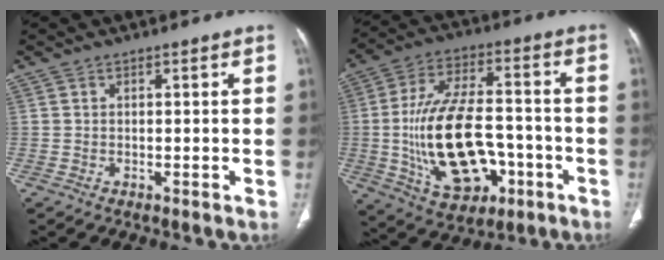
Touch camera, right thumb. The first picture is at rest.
{"total": 20.7, "force": [-4.4, 12.0, 16.3], "torque": [-0.282, 0.027, -0.056]}